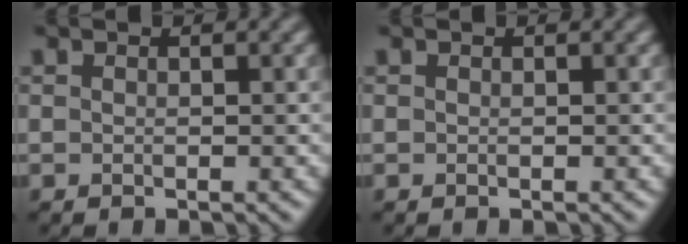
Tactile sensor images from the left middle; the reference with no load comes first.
{"total": 0.0}